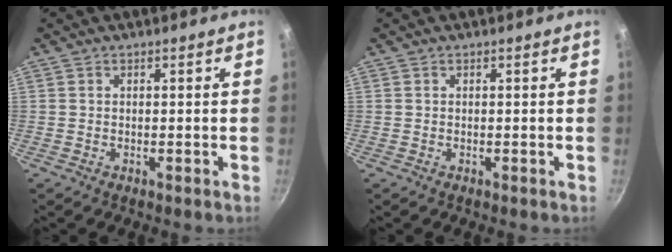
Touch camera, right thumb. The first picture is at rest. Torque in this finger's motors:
{"motor_torque": [-0.02, 0.01, 0.15, -0.01, 0.00]}